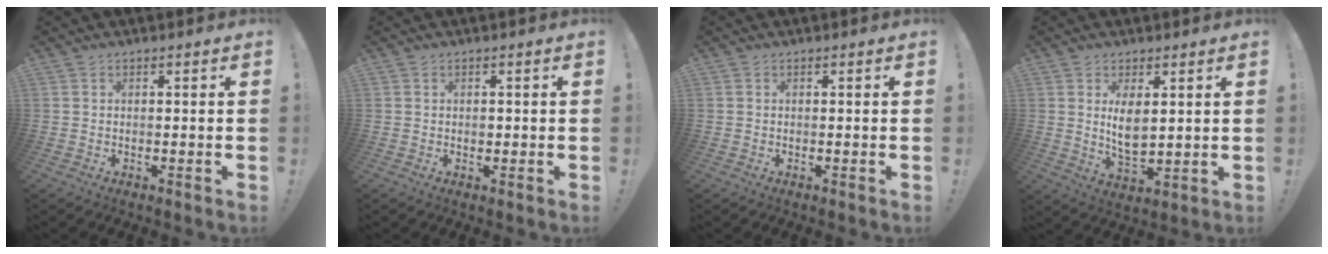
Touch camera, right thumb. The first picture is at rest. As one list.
[{"total": 1.1, "force": [-0.3, 0.9, 0.5], "torque": [-0.004, 0.003, -0.007]}, {"total": 0.0}, {"total": 7.5, "force": [2.2, 3.4, 6.3], "torque": [-0.111, -0.024, 0.034]}]